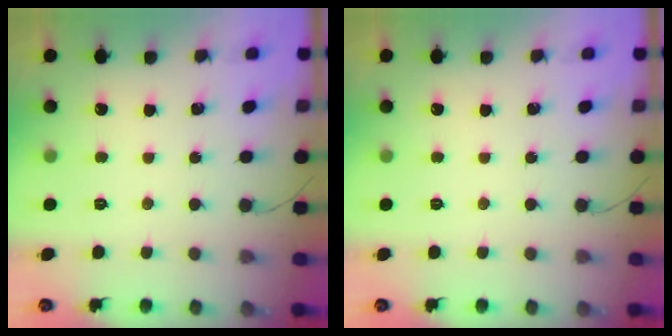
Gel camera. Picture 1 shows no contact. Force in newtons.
{"total": 0.0}